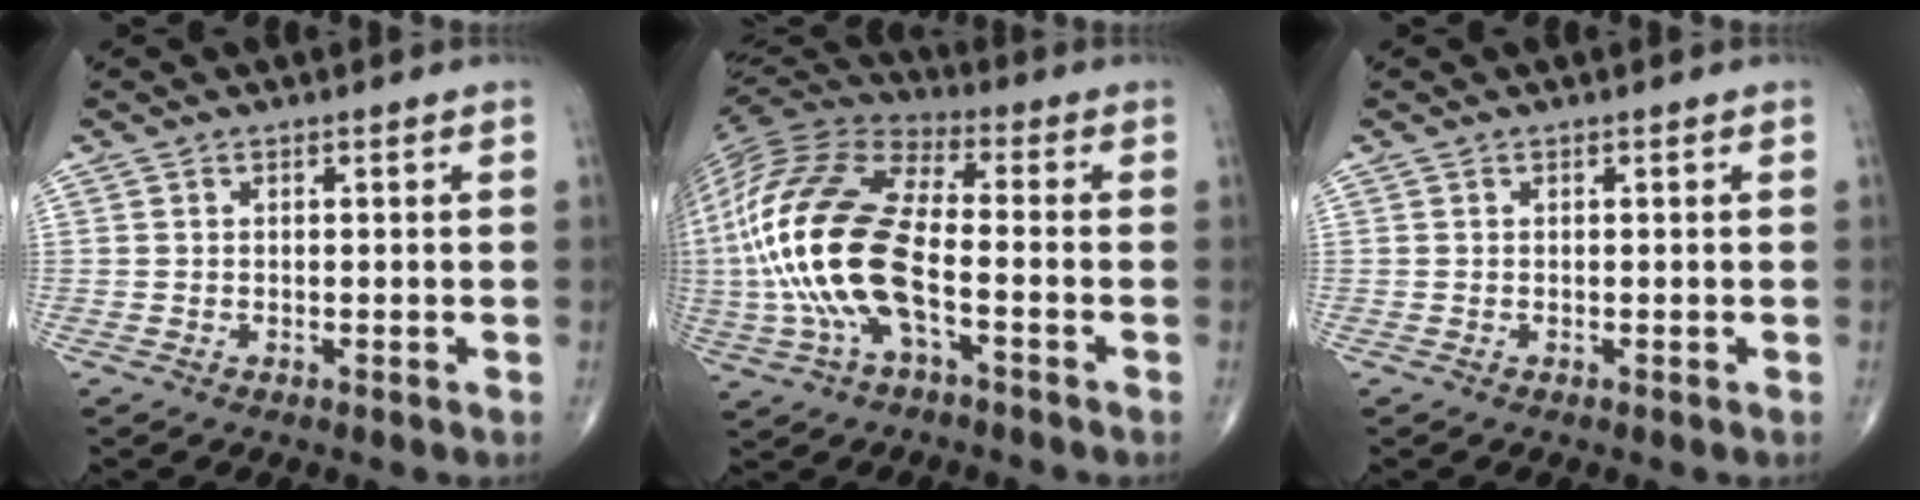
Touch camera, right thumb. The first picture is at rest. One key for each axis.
{"total": 21.7, "fx": -3.8, "fy": 9.4, "fz": 19.2, "tx": -0.427, "ty": 0.022, "tz": -0.072}
{"total": 0.0}